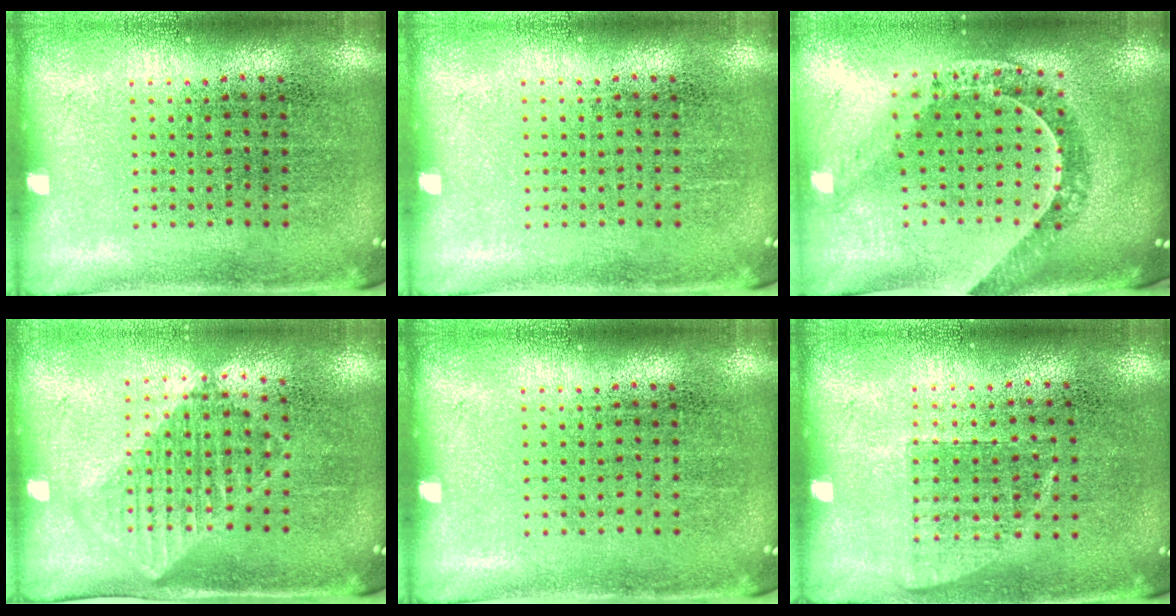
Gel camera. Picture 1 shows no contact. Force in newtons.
{"total": 0.0}
{"total": 1.1, "press": 1.1, "slide": 0.3}
{"total": 1.2, "press": 1.1, "slide": 0.5}
{"total": 0.0}
{"total": 0.7, "press": 0.6, "slide": 0.2}